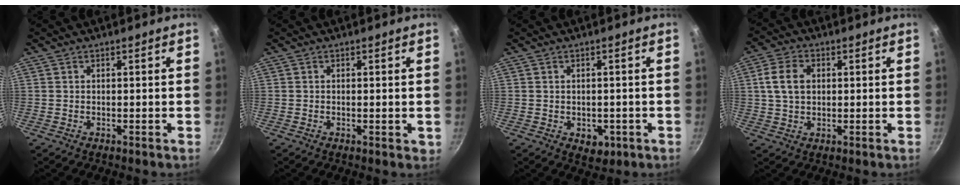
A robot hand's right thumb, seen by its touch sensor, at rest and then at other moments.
{"total": 1.2, "force": [0.0, 0.5, 1.0], "torque": [-0.013, 0.000, -0.002]}
{"total": 4.1, "force": [-1.3, 2.9, 2.6], "torque": [-0.023, 0.005, -0.006]}
{"total": 7.2, "force": [1.2, 5.1, 4.9], "torque": [-0.082, 0.009, 0.020]}